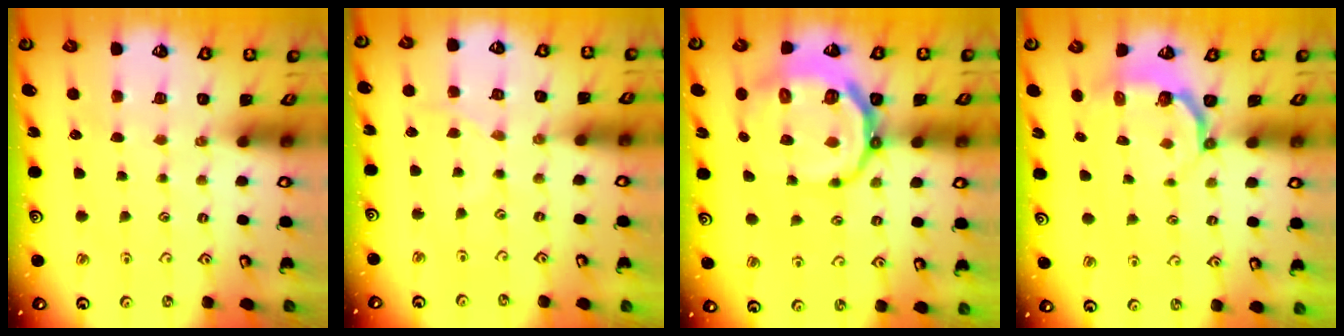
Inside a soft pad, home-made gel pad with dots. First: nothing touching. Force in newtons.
{"total": 0.6, "press": 0.5, "slide": 0.2}
{"total": 14.9, "press": 14.6, "slide": 3.1}
{"total": 4.3, "press": 3.1, "slide": 3.0}